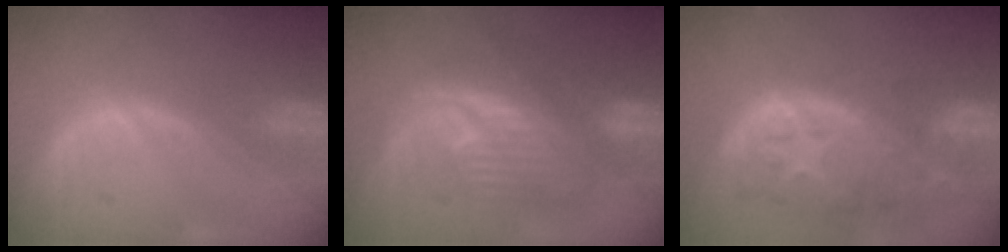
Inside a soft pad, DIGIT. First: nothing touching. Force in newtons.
{"total": 9.2, "press": 9.2, "slide": 0.4}
{"total": 13.9, "press": 11.1, "slide": 8.3}